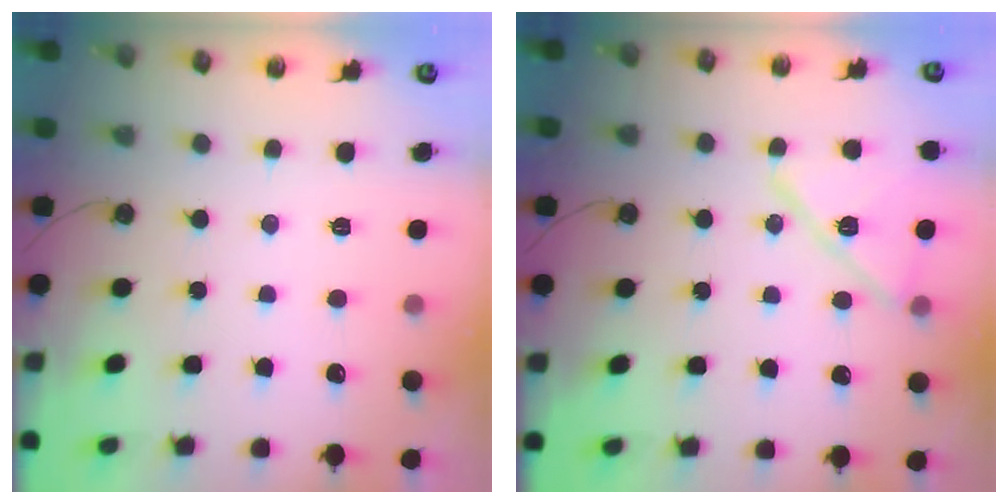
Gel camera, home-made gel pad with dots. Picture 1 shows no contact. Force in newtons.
{"total": 13.4, "press": 13.4, "slide": 0.3}